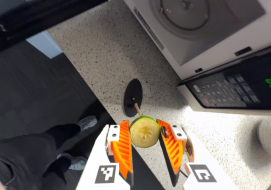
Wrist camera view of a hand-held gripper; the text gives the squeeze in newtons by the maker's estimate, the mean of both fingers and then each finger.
{"total": 11.0, "left": 10.9, "right": 11.2}